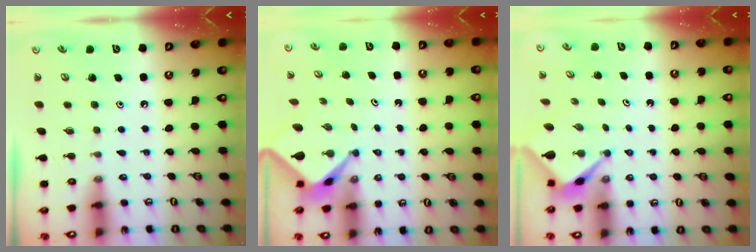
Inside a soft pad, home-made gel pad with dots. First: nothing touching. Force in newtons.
{"total": 2.4, "press": 2.4, "slide": 0.2}
{"total": 2.5, "press": 2.5, "slide": 0.1}